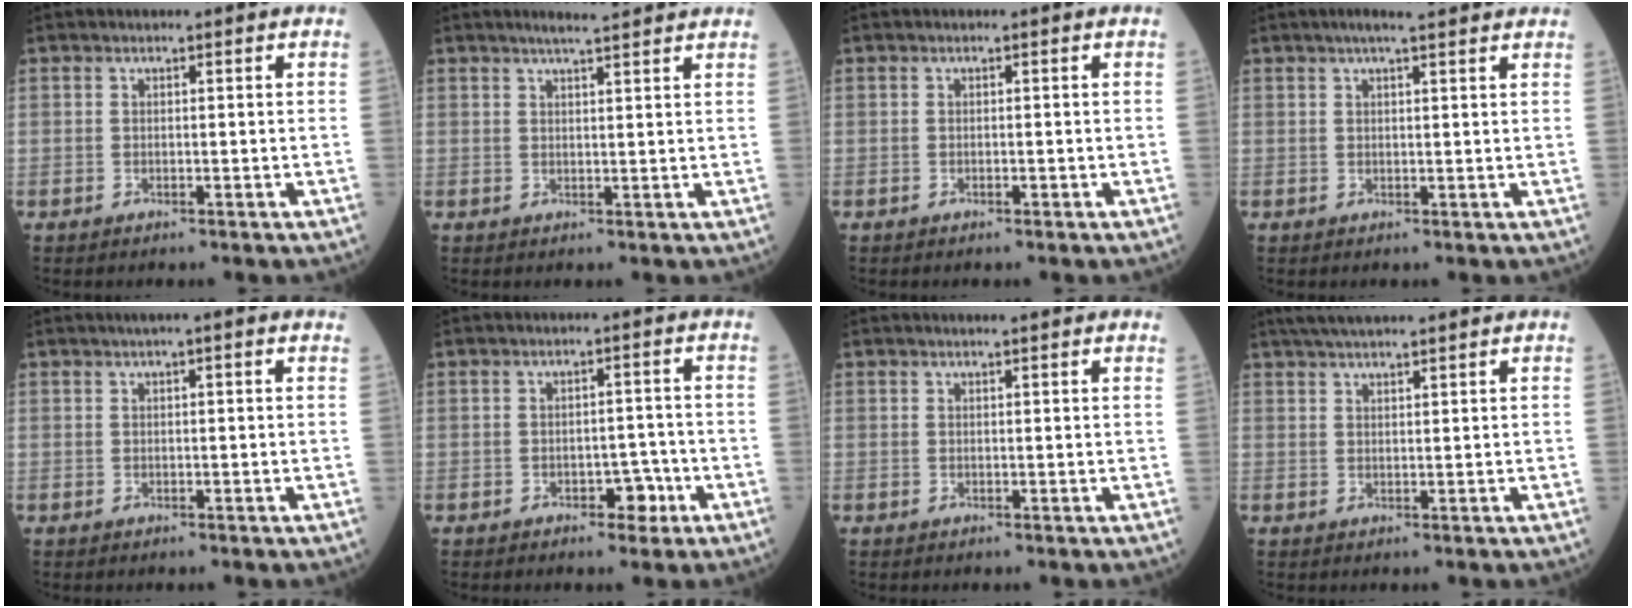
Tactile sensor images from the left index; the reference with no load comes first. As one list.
[{"total": 5.0, "force": [4.3, 0.1, 2.5], "torque": [-0.040, 0.019, 0.061]}, {"total": 0.5, "force": [-0.4, 0.2, 0.3], "torque": [-0.009, -0.001, -0.005]}, {"total": 6.2, "force": [4.9, 0.7, 3.6], "torque": [-0.052, 0.031, 0.065]}, {"total": 2.7, "force": [1.6, 0.2, 2.1], "torque": [-0.033, 0.020, 0.020]}, {"total": 3.3, "force": [-1.8, 1.9, 2.1], "torque": [-0.021, 0.007, -0.021]}, {"total": 2.8, "force": [2.3, 0.4, 1.6], "torque": [-0.018, 0.017, 0.027]}, {"total": 6.7, "force": [5.7, 0.5, 3.5], "torque": [-0.053, 0.035, 0.094]}]